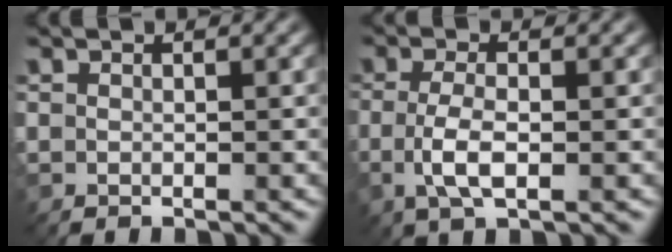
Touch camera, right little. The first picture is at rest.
{"total": 3.4, "force": [-0.7, 1.1, 3.1], "torque": [-0.072, -0.004, -0.018]}